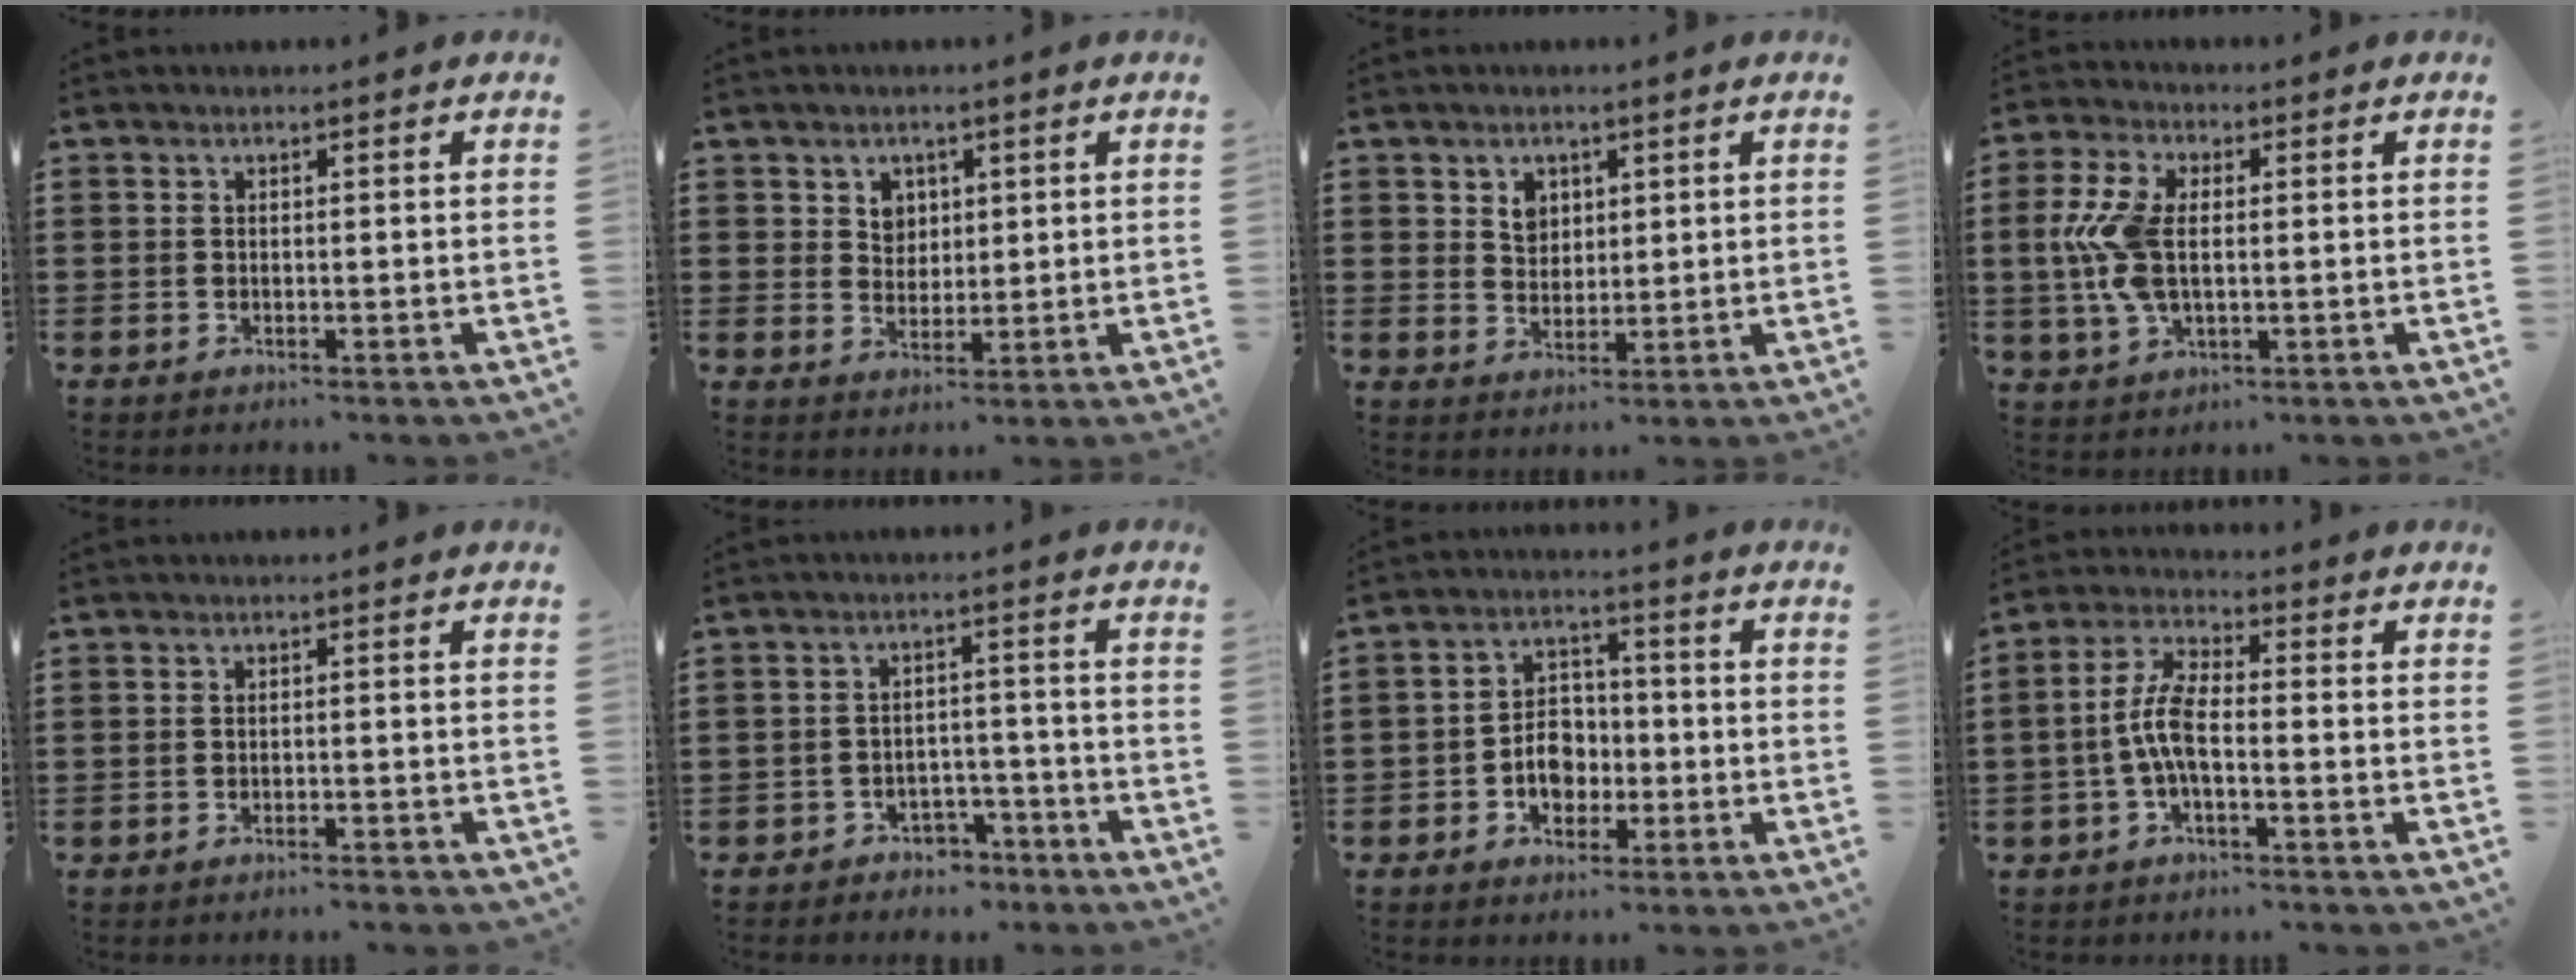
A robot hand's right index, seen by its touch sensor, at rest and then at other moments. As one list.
[{"total": 3.3, "force": [1.7, 2.7, 0.7], "torque": [-0.017, 0.008, 0.029]}, {"total": 3.5, "force": [1.8, 2.7, 1.2], "torque": [-0.026, 0.007, 0.030]}, {"total": 9.1, "force": [0.2, 4.7, 7.8], "torque": [-0.195, 0.000, -0.006]}, {"total": 1.2, "force": [-1.2, 0.0, 0.3], "torque": [-0.008, 0.001, -0.024]}, {"total": 3.3, "force": [-2.9, 1.5, 0.4], "torque": [-0.013, 0.009, -0.058]}, {"total": 5.5, "force": [-1.6, 4.2, 3.1], "torque": [-0.039, 0.002, -0.036]}, {"total": 6.6, "force": [-1.5, 2.3, 6.0], "torque": [-0.142, -0.005, -0.036]}]